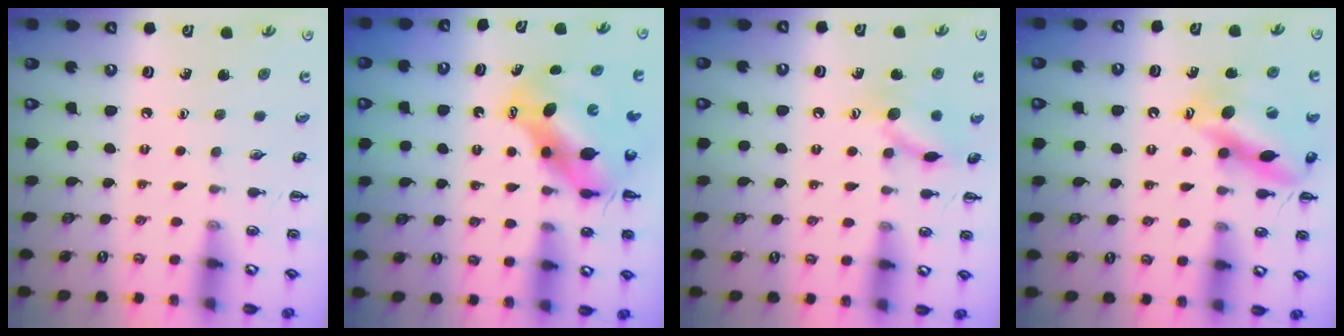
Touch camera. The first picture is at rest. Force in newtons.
{"total": 8.1, "press": 7.9, "slide": 1.6}
{"total": 11.5, "press": 11.5, "slide": 0.7}
{"total": 14.7, "press": 14.6, "slide": 2.3}